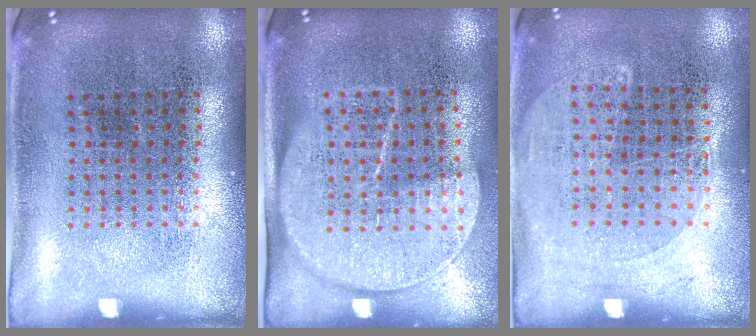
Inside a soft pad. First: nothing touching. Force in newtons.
{"total": 1.8, "press": 1.5, "slide": 1.0}
{"total": 1.3, "press": 1.0, "slide": 0.7}